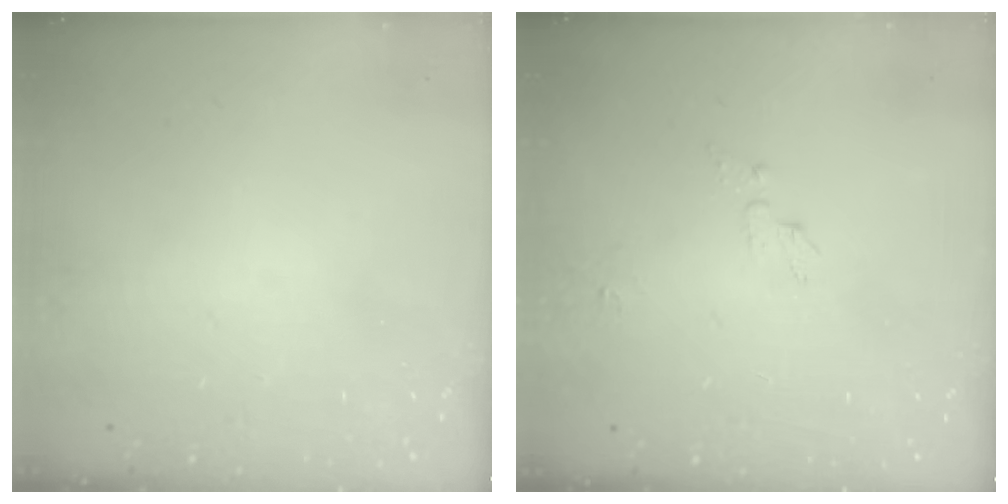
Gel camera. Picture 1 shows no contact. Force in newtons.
{"total": 3.9, "press": 3.9, "slide": 0.3}